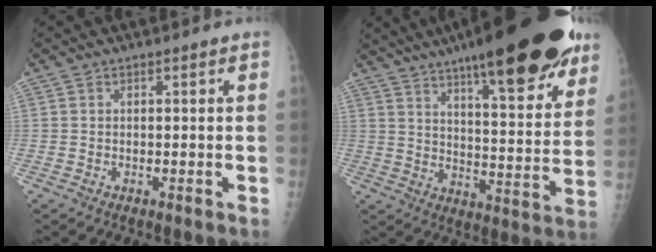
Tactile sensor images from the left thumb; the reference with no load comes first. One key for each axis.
{"total": 27.8, "fx": 18.4, "fy": 6.7, "fz": 19.7, "tx": -0.259, "ty": -0.060, "tz": 0.263}